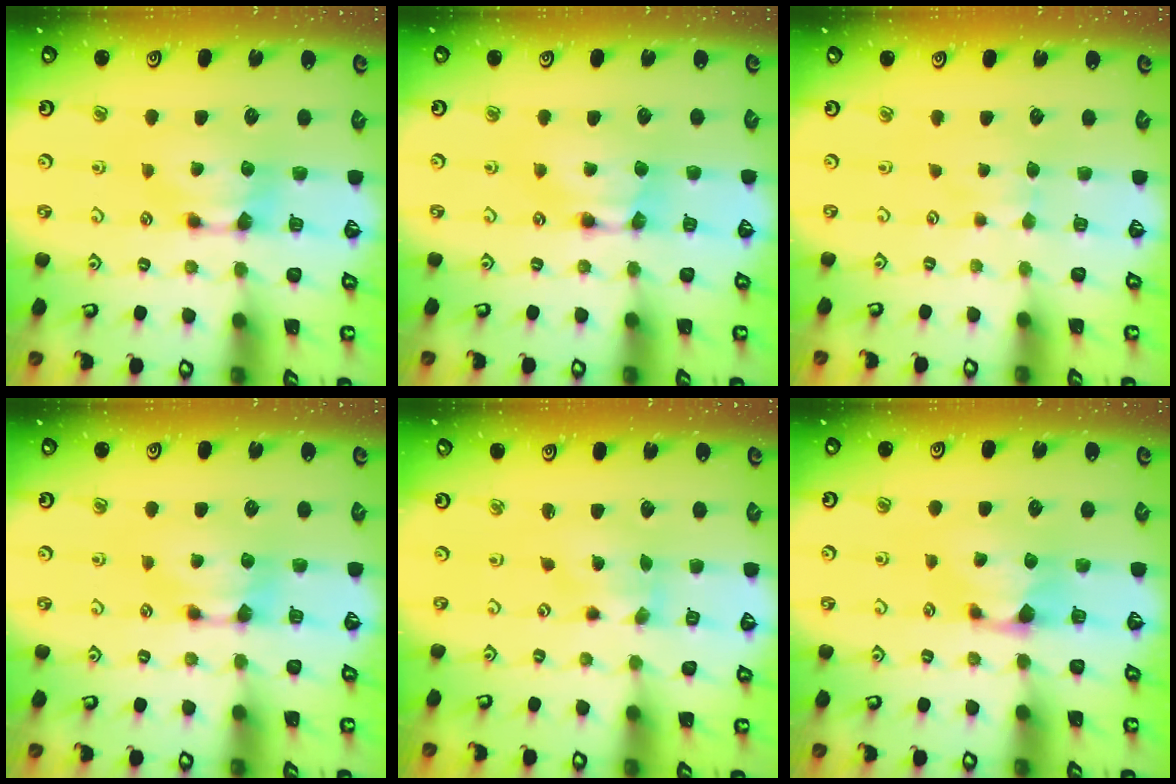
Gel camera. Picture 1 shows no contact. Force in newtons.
{"total": 1.6, "press": 1.6, "slide": 0.2}
{"total": 2.8, "press": 2.8, "slide": 0.3}
{"total": 0.0}
{"total": 1.3, "press": 0.6, "slide": 1.2}
{"total": 1.3, "press": 0.7, "slide": 1.0}